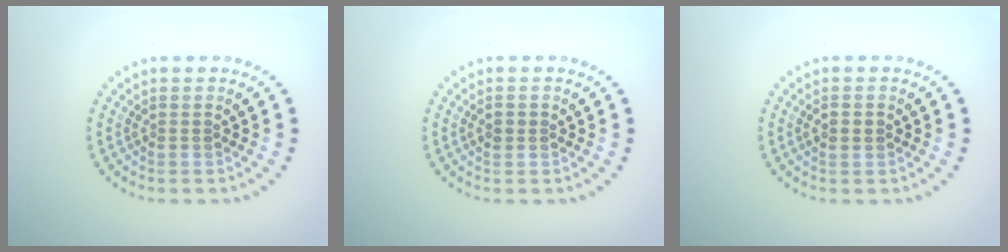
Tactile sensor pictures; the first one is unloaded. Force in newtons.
{"total": 1.2, "press": 1.1, "slide": 0.2}
{"total": 1.7, "press": 1.7, "slide": 0.2}